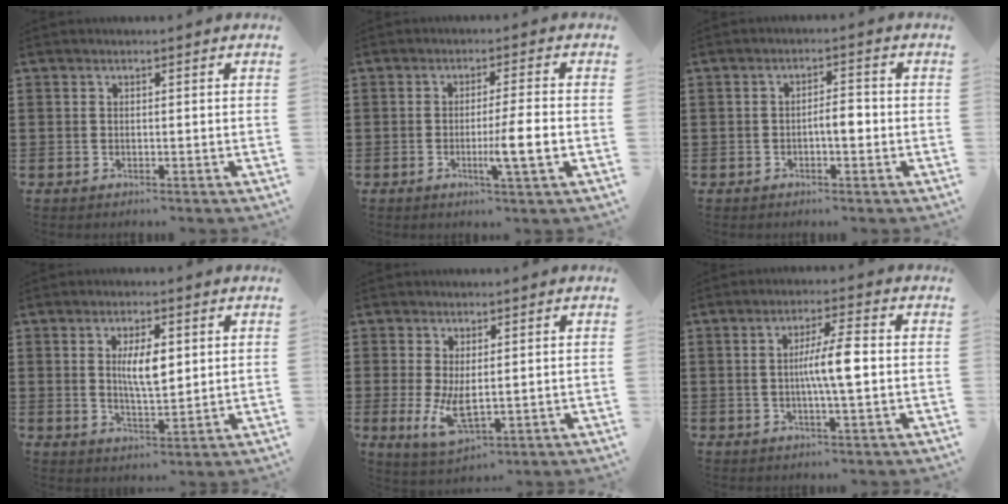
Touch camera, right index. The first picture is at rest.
{"total": 5.7, "force": [-1.5, -0.2, 5.5], "torque": [-0.090, -0.013, -0.027]}
{"total": 3.1, "force": [-0.9, 1.0, 2.9], "torque": [-0.051, 0.005, -0.017]}
{"total": 5.8, "force": [1.3, 1.9, 5.3], "torque": [-0.099, 0.004, 0.018]}
{"total": 6.0, "force": [0.0, 2.5, 5.4], "torque": [-0.104, -0.018, -0.003]}
{"total": 6.4, "force": [-0.1, 0.6, 6.4], "torque": [-0.115, -0.001, -0.007]}